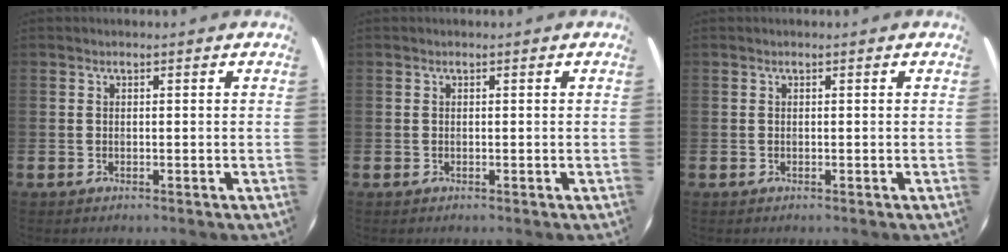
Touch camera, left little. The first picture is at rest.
{"total": 0.0}
{"total": 0.0}